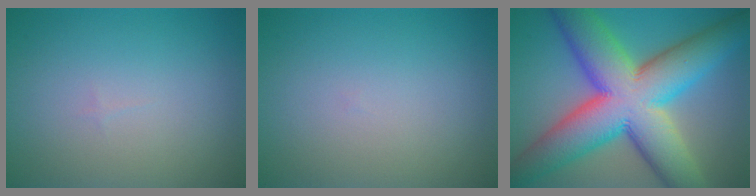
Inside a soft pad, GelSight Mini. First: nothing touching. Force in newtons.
{"total": 0.0}
{"total": 15.7, "press": 15.6, "slide": 0.6}